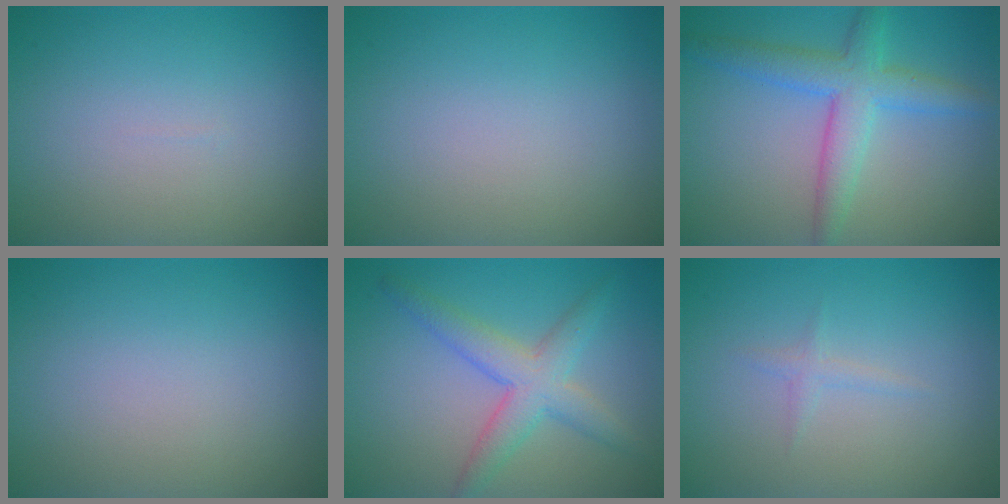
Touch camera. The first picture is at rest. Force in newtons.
{"total": 0.0}
{"total": 4.7, "press": 4.7, "slide": 0.3}
{"total": 0.0}
{"total": 4.3, "press": 4.3, "slide": 0.1}
{"total": 0.8, "press": 0.8, "slide": 0.1}